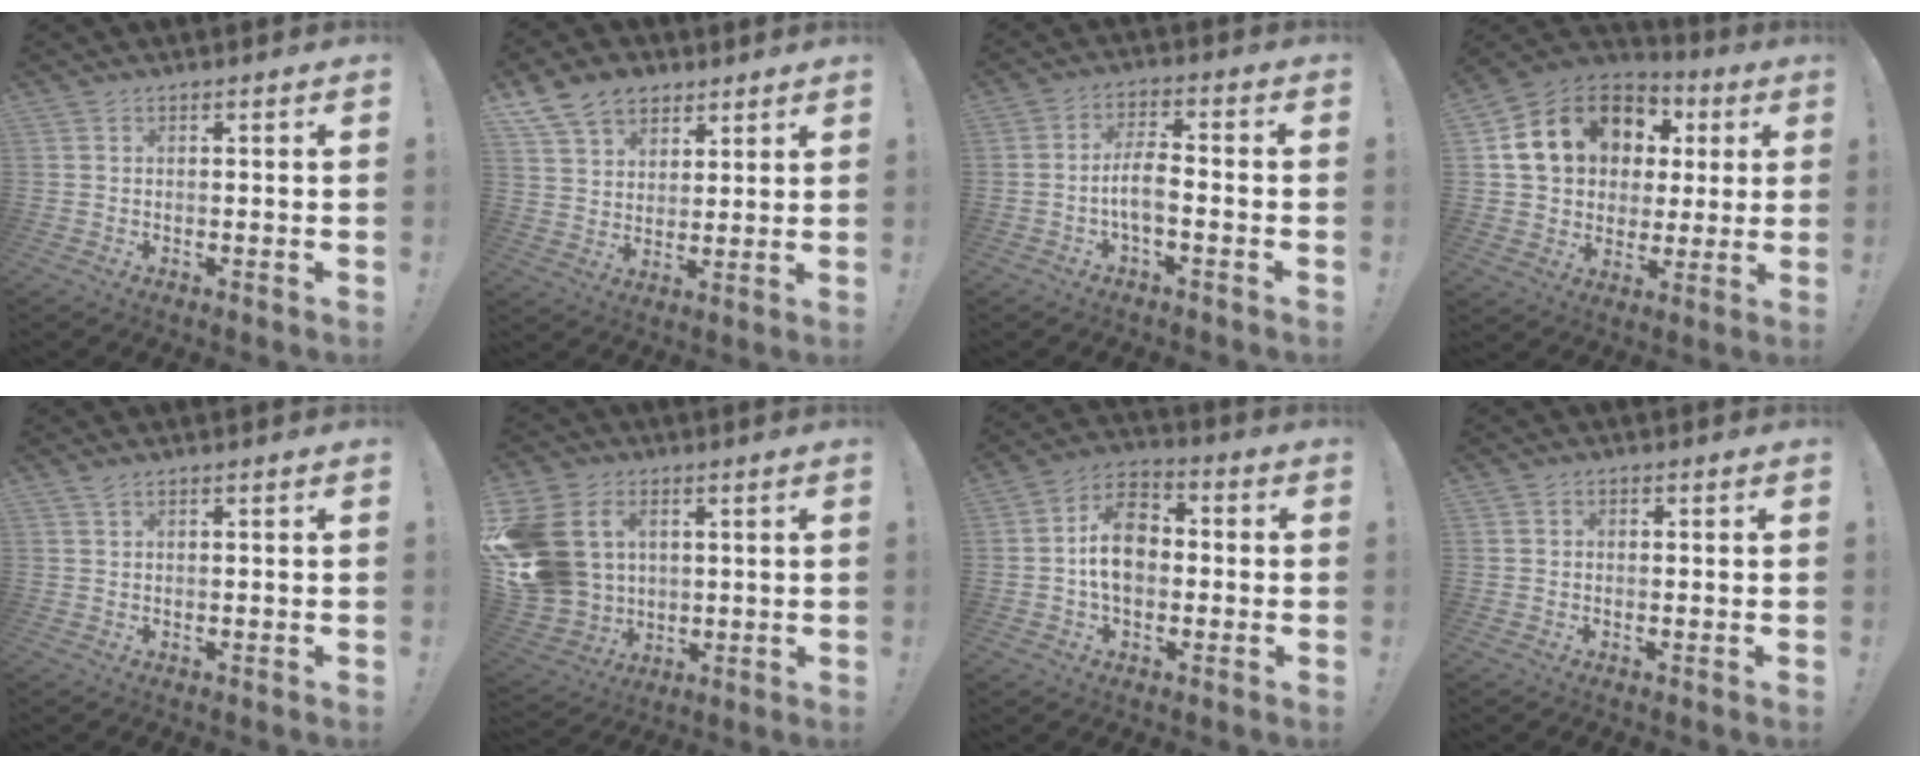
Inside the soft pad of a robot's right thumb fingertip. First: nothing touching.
{"total": 11.7, "force": [7.2, 8.2, 4.2], "torque": [-0.074, -0.037, 0.142]}
{"total": 7.0, "force": [-2.2, 2.6, 6.1], "torque": [-0.123, 0.003, -0.044]}
{"total": 18.1, "force": [6.7, 14.0, 9.2], "torque": [-0.143, -0.020, 0.145]}
{"total": 1.2, "force": [1.0, 0.2, 0.6], "torque": [-0.012, 0.002, 0.018]}
{"total": 18.0, "force": [4.3, 14.5, 9.9], "torque": [-0.224, -0.009, 0.090]}
{"total": 12.1, "force": [-0.3, 8.6, 8.4], "torque": [-0.130, 0.017, -0.003]}
{"total": 1.2, "force": [-0.4, 1.0, 0.5], "torque": [-0.006, 0.004, -0.008]}